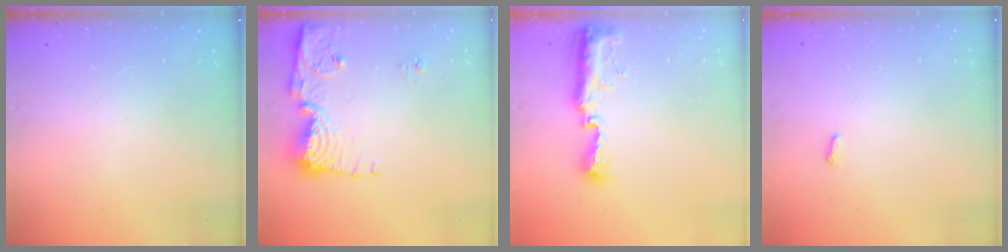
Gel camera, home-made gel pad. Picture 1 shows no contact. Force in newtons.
{"total": 11.7, "press": 11.6, "slide": 1.1}
{"total": 9.4, "press": 9.4, "slide": 0.8}
{"total": 2.8, "press": 2.8, "slide": 0.5}